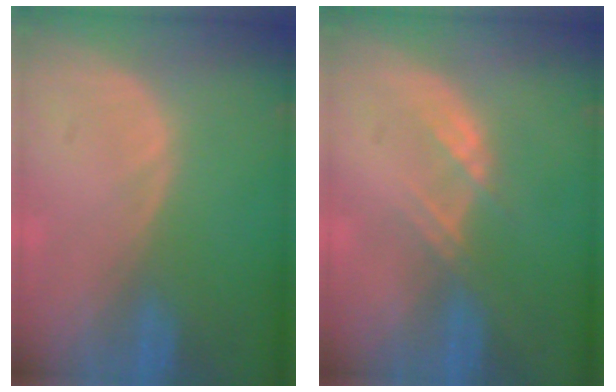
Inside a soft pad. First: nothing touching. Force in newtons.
{"total": 2.3, "press": 2.3, "slide": 0.2}